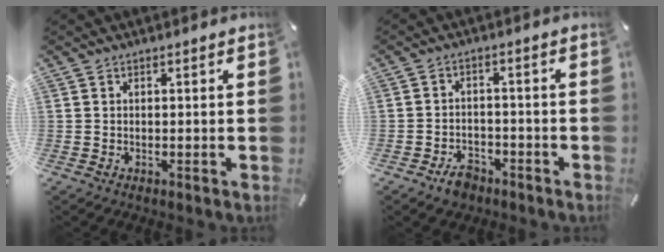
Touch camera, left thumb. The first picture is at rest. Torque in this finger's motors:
{"motor_torque": [-0.24, 0.62, 0.00, 0.02, 0.00]}